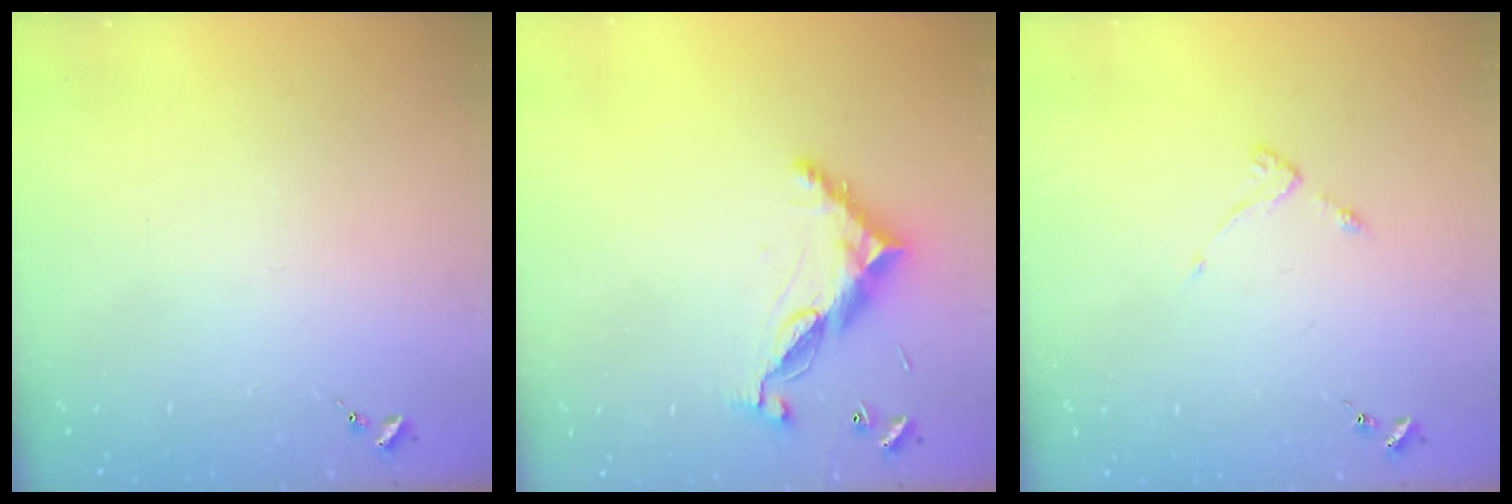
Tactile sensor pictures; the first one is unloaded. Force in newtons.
{"total": 9.9, "press": 9.9, "slide": 0.4}
{"total": 2.8, "press": 2.7, "slide": 0.5}